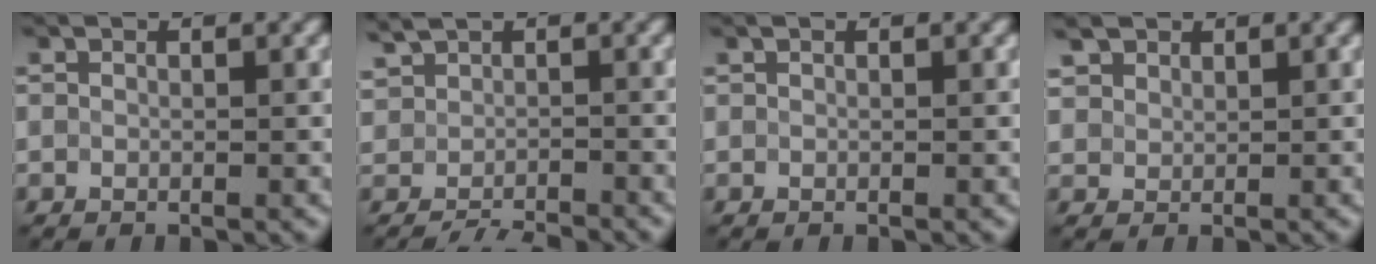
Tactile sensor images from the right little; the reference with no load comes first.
{"total": 2.4, "force": [-1.9, 1.1, 1.0], "torque": [-0.013, -0.008, -0.040]}
{"total": 0.0}
{"total": 2.8, "force": [2.1, 1.6, 0.9], "torque": [-0.037, 0.007, 0.046]}